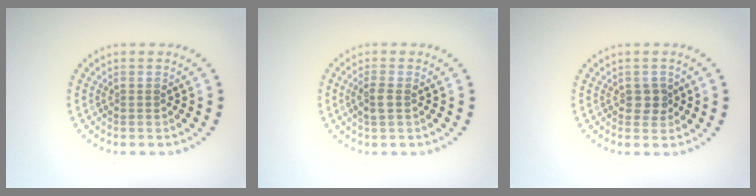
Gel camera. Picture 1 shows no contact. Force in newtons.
{"total": 1.6, "press": 1.5, "slide": 0.5}
{"total": 1.3, "press": 1.3, "slide": 0.3}